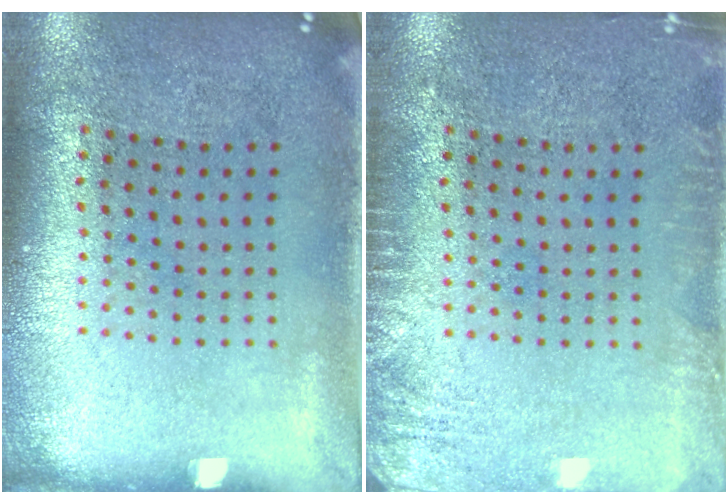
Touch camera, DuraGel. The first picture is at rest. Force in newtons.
{"total": 2.1, "press": 2.1, "slide": 0.4}